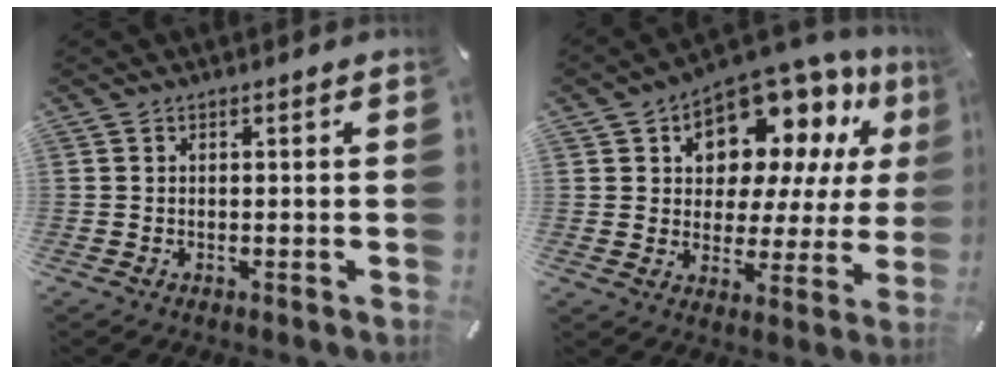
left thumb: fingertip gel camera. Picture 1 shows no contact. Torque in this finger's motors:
{"motor_torque": [2.51, 2.49, 1.21, -0.72, 0.27]}